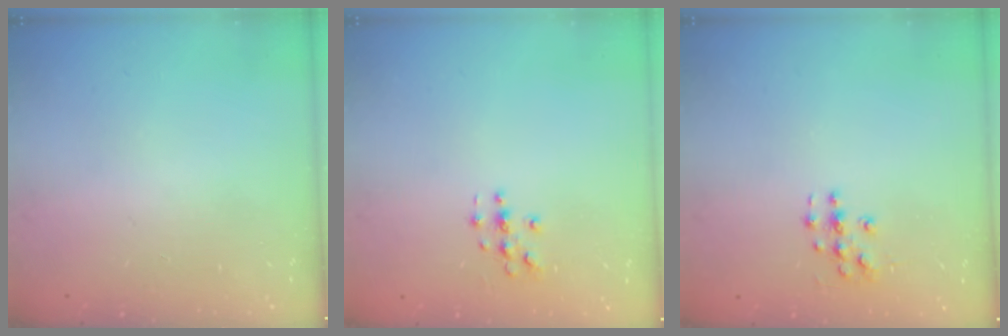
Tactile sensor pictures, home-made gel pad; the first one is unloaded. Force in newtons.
{"total": 3.2, "press": 3.2, "slide": 0.2}
{"total": 3.6, "press": 3.6, "slide": 0.3}